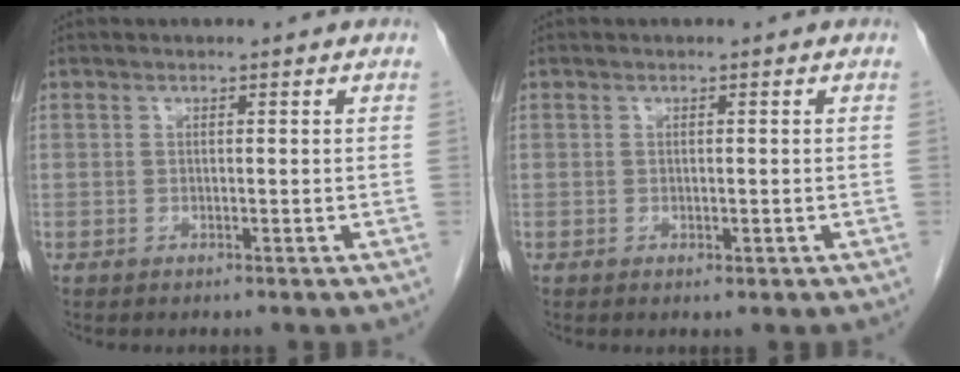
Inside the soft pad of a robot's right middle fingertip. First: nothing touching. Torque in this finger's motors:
{"motor_torque": [-0.21, -0.19, -0.04, -0.01]}